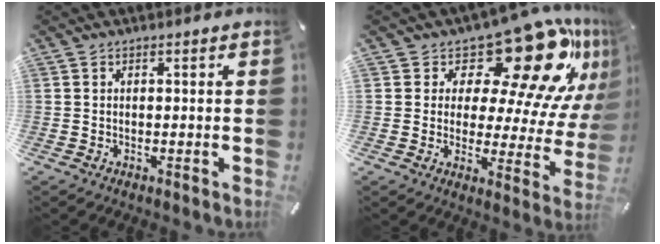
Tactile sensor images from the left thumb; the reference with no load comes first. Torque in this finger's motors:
{"motor_torque": [2.39, 1.98, 0.65, 0.24, -0.02]}